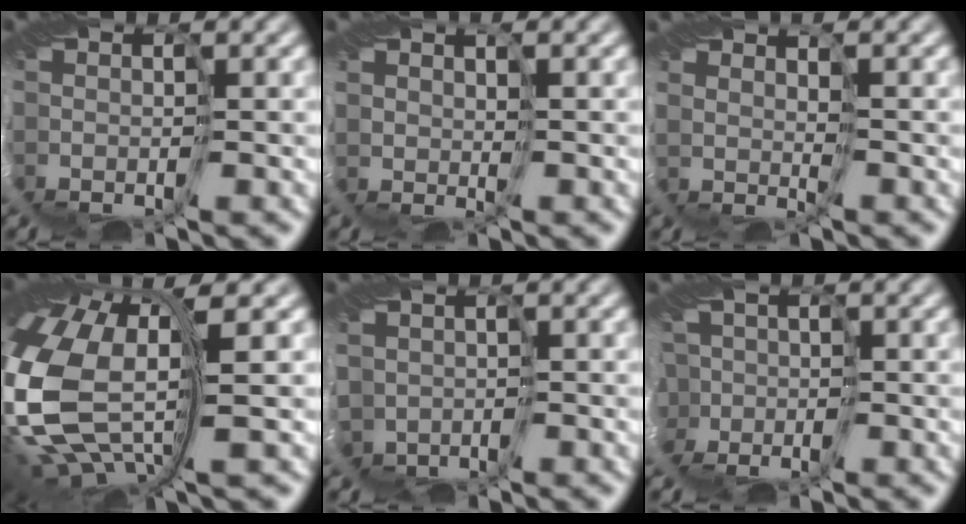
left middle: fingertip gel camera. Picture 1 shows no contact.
{"total": 2.5, "force": [1.8, -0.6, -1.6], "torque": [0.016, 0.007, 0.039]}
{"total": 2.6, "force": [1.6, -1.4, -1.5], "torque": [0.019, -0.001, 0.032]}
{"total": 12.3, "force": [0.9, 5.8, 10.8], "torque": [-0.284, -0.015, 0.028]}
{"total": 3.5, "force": [-0.2, 3.2, 1.5], "torque": [-0.028, -0.021, -0.007]}
{"total": 2.9, "force": [-0.2, 2.9, 0.1], "torque": [-0.008, 0.021, -0.018]}